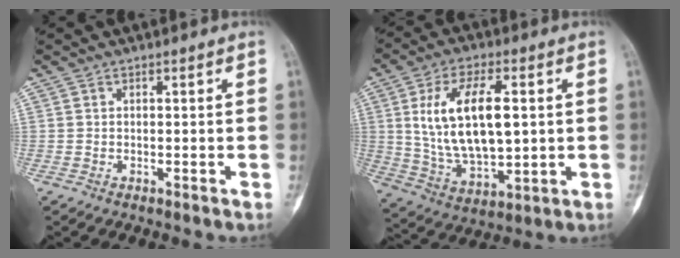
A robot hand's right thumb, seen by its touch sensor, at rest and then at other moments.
{"total": 17.5, "force": [2.8, 8.7, 14.9], "torque": [-0.256, -0.006, 0.061]}